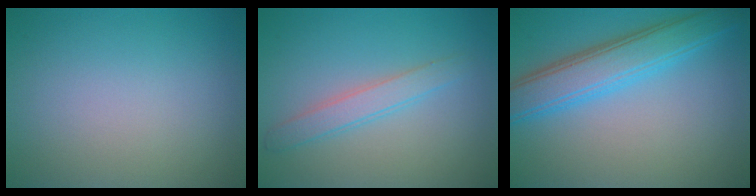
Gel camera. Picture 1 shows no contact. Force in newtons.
{"total": 2.2, "press": 2.2, "slide": 0.1}
{"total": 5.5, "press": 5.5, "slide": 0.2}